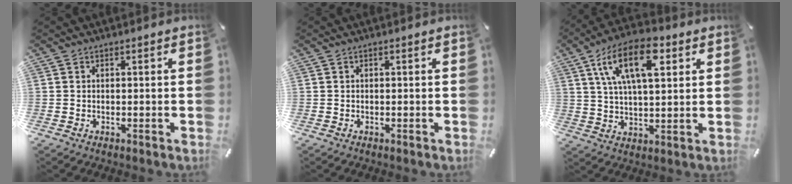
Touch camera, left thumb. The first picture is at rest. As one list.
[{"total": 0.0}, {"total": 15.1, "force": [6.3, 7.2, 11.6], "torque": [-0.213, -0.005, 0.105]}]